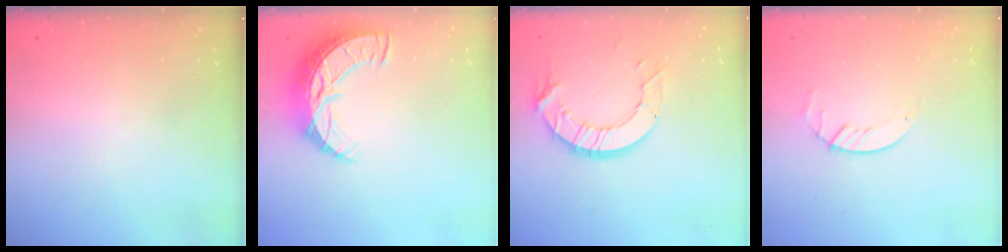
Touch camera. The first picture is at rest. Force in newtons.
{"total": 11.2, "press": 11.1, "slide": 0.9}
{"total": 10.4, "press": 10.3, "slide": 0.5}
{"total": 1.4, "press": 1.4, "slide": 0.2}